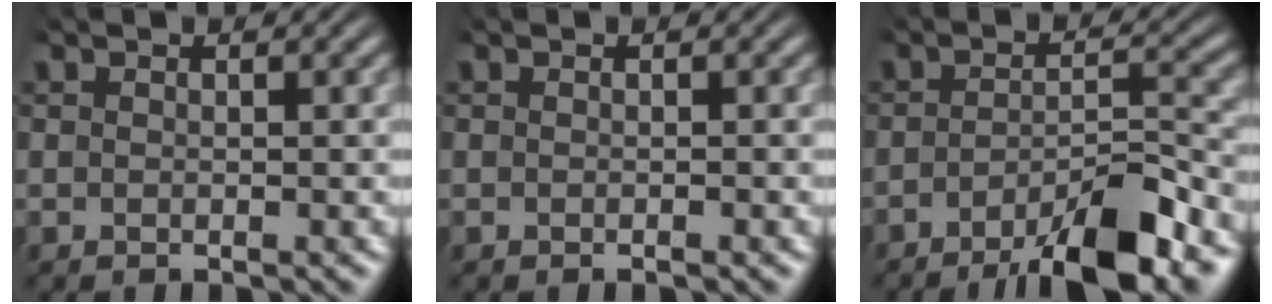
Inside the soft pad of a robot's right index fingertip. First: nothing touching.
{"total": 0.0}
{"total": 7.5, "force": [-5.5, 1.4, 4.9], "torque": [-0.064, -0.011, -0.084]}